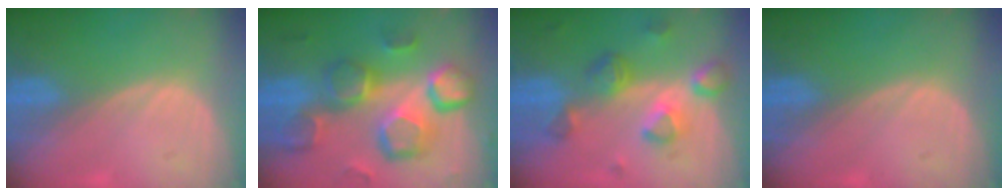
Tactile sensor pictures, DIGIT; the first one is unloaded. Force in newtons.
{"total": 13.0, "press": 11.4, "slide": 6.4}
{"total": 7.9, "press": 7.1, "slide": 3.5}
{"total": 0.0}